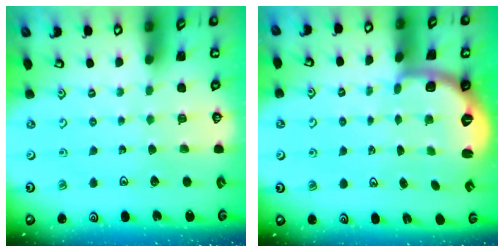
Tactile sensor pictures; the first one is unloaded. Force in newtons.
{"total": 2.7, "press": 1.6, "slide": 2.1}